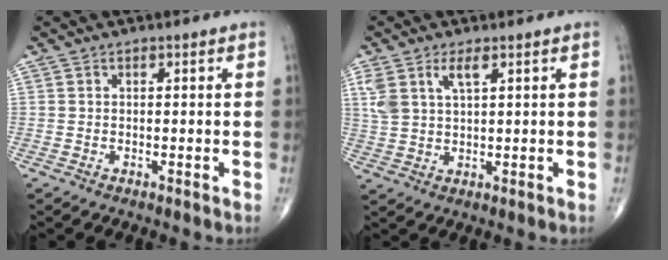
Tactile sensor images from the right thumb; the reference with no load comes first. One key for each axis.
{"total": 5.6, "fx": 2.7, "fy": 2.3, "fz": 4.4, "tx": -0.098, "ty": -0.002, "tz": 0.061}